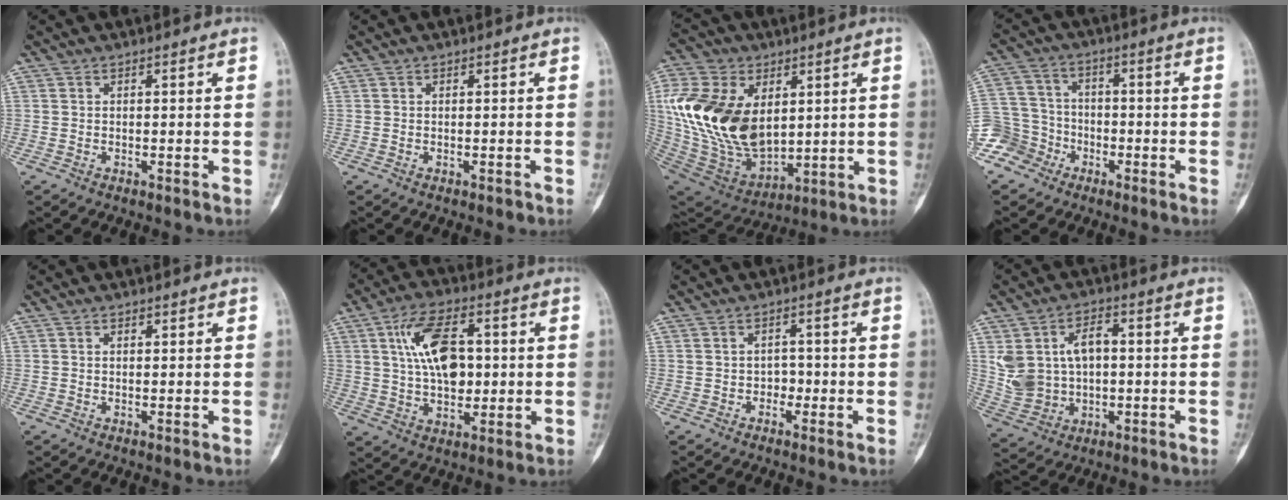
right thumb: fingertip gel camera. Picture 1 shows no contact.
{"total": 0.0}
{"total": 24.5, "force": [3.9, 15.6, 18.5], "torque": [-0.364, -0.023, 0.088]}
{"total": 8.7, "force": [-5.3, 6.9, 0.6], "torque": [0.012, 0.049, -0.106]}
{"total": 0.7, "force": [0.4, 0.5, 0.4], "torque": [-0.003, -0.001, 0.006]}
{"total": 13.3, "force": [2.6, 7.6, 10.6], "torque": [-0.166, 0.003, 0.045]}
{"total": 1.9, "force": [-0.6, 1.6, 0.8], "torque": [0.009, 0.007, -0.015]}
{"total": 11.4, "force": [1.5, 8.0, 8.1], "torque": [-0.134, 0.012, 0.041]}